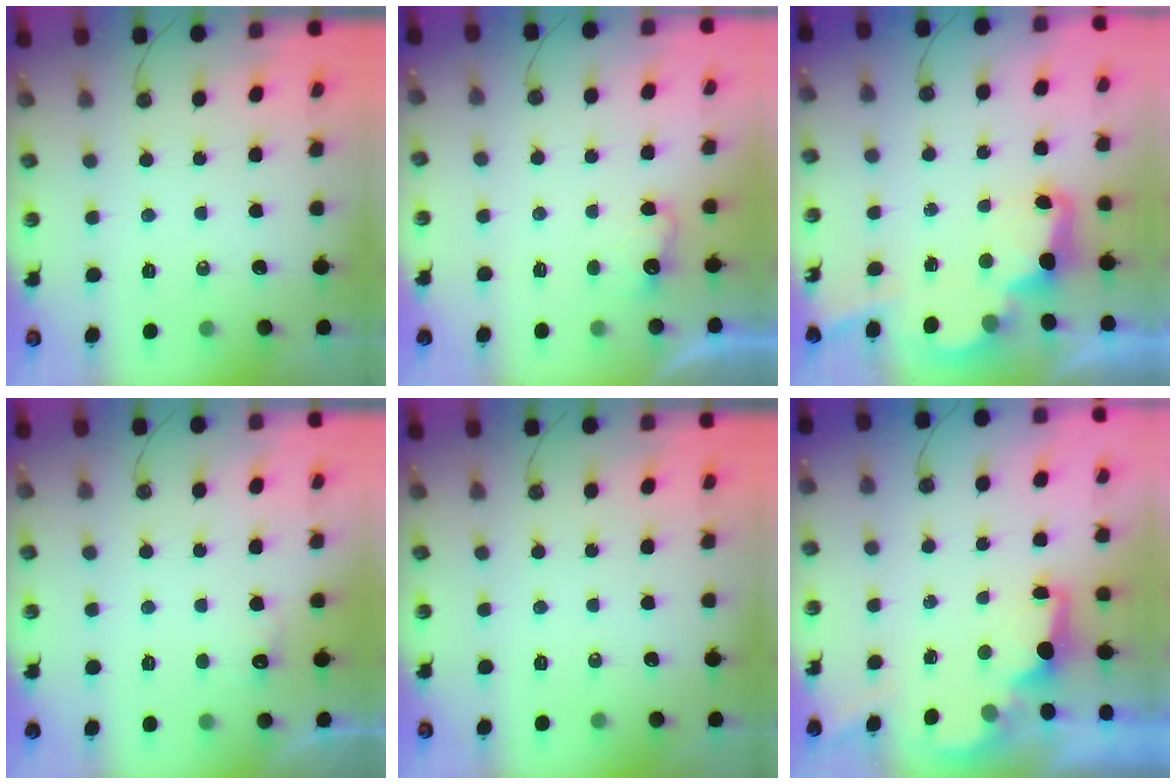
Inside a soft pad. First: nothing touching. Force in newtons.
{"total": 3.5, "press": 3.3, "slide": 1.0}
{"total": 4.8, "press": 4.7, "slide": 0.5}
{"total": 6.9, "press": 6.8, "slide": 1.2}
{"total": 0.0}
{"total": 1.6, "press": 1.4, "slide": 0.7}